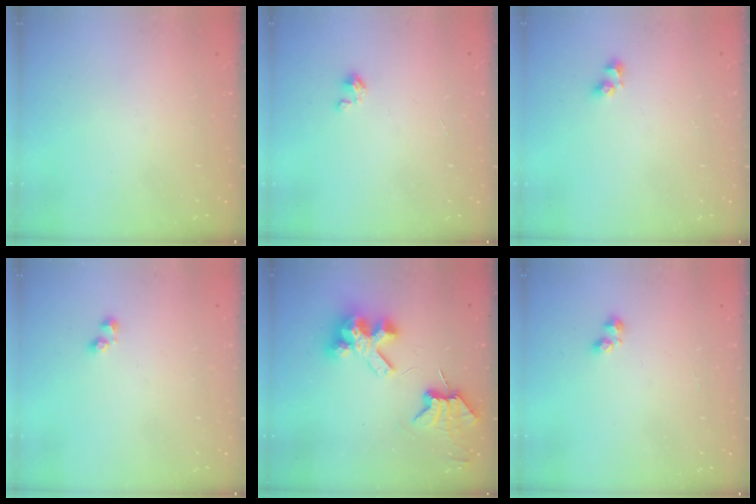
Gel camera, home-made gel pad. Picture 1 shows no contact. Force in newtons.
{"total": 0.0}
{"total": 4.0, "press": 4.0, "slide": 0.4}
{"total": 2.1, "press": 1.9, "slide": 0.9}
{"total": 8.9, "press": 8.8, "slide": 1.1}
{"total": 2.2, "press": 2.1, "slide": 0.7}